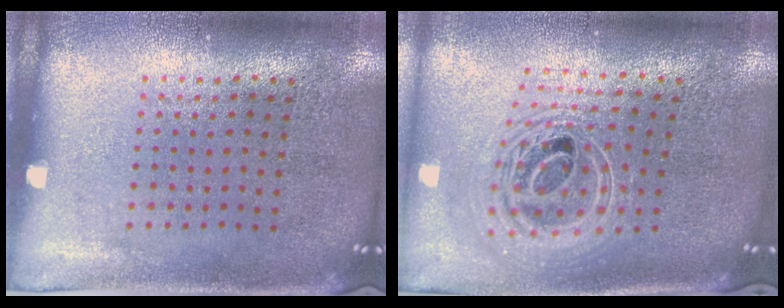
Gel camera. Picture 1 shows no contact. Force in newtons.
{"total": 2.4, "press": 1.8, "slide": 1.7}